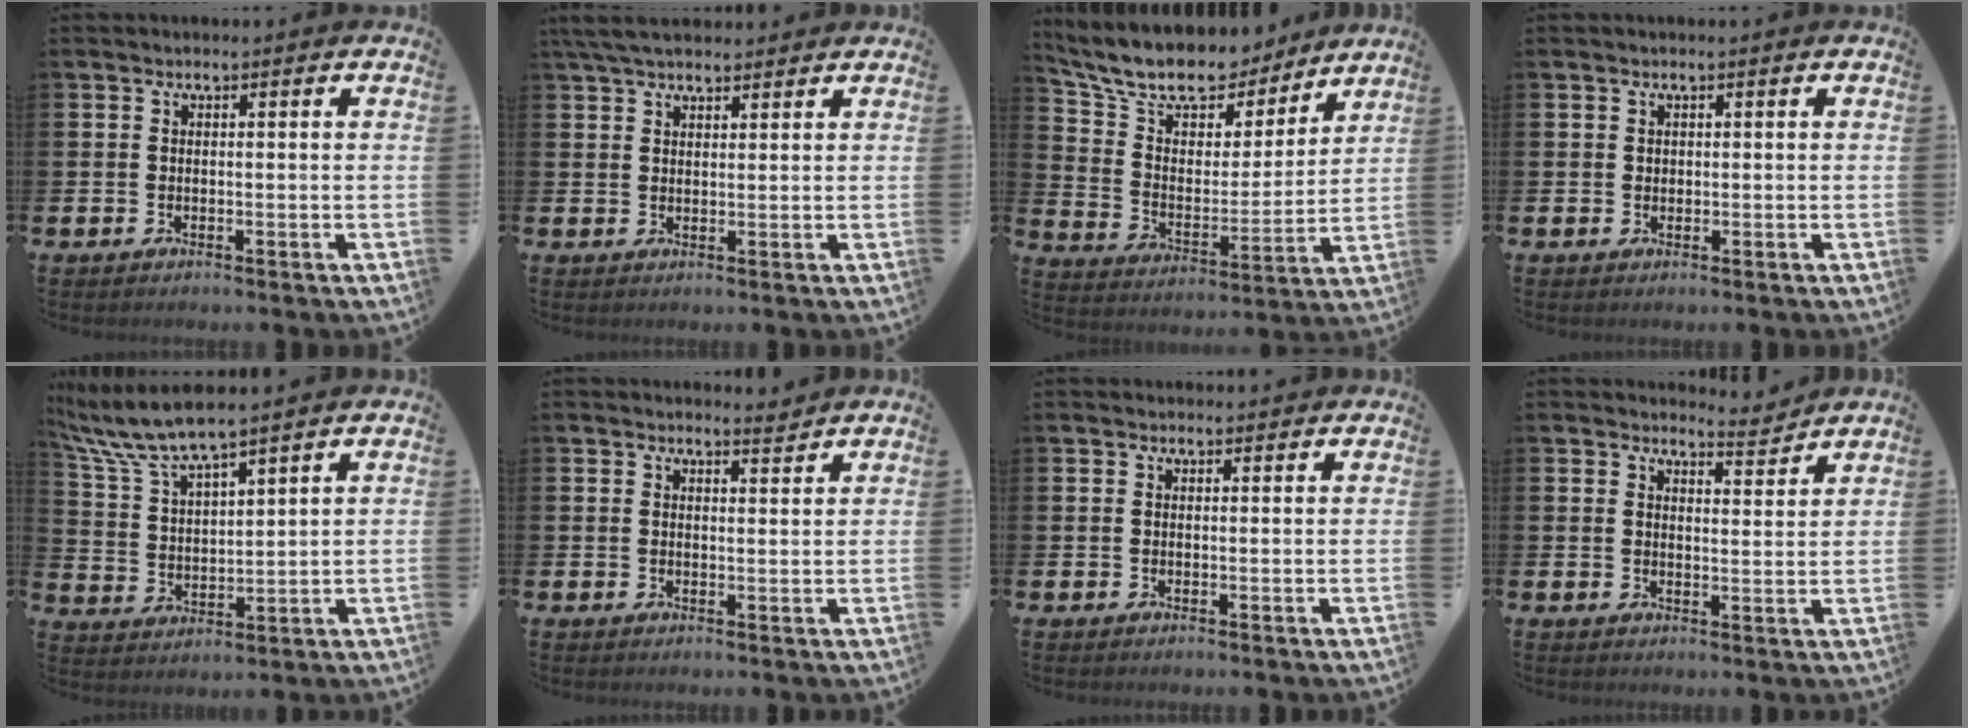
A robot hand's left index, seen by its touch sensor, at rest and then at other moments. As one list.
[{"total": 4.7, "force": [4.2, 1.4, 1.7], "torque": [-0.039, -0.007, 0.078]}, {"total": 11.7, "force": [10.3, 4.4, 3.1], "torque": [-0.095, -0.070, 0.182]}, {"total": 0.8, "force": [0.6, 0.5, 0.1], "torque": [0.009, 0.000, 0.008]}, {"total": 7.1, "force": [6.6, 0.4, 2.8], "torque": [-0.083, -0.030, 0.116]}, {"total": 2.6, "force": [2.6, 0.2, 0.2], "torque": [0.003, -0.016, 0.045]}, {"total": 0.8, "force": [0.7, 0.1, 0.1], "torque": [0.009, -0.003, 0.012]}, {"total": 4.0, "force": [4.0, 0.2, 0.2], "torque": [-0.001, -0.028, 0.069]}]